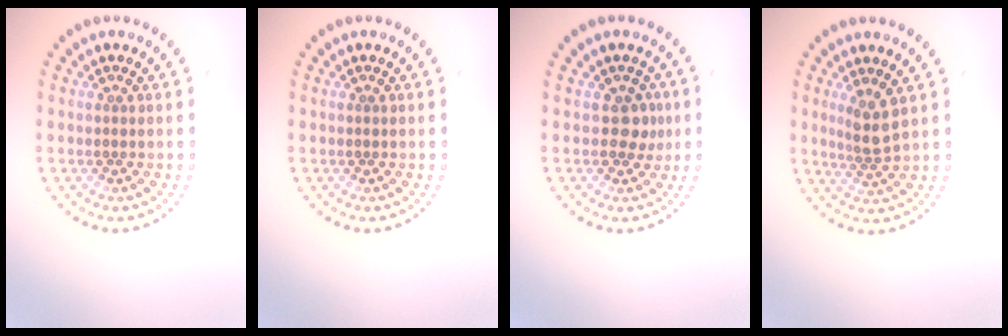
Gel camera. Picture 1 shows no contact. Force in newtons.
{"total": 0.0}
{"total": 1.7, "press": 1.4, "slide": 0.9}
{"total": 2.4, "press": 1.9, "slide": 1.6}